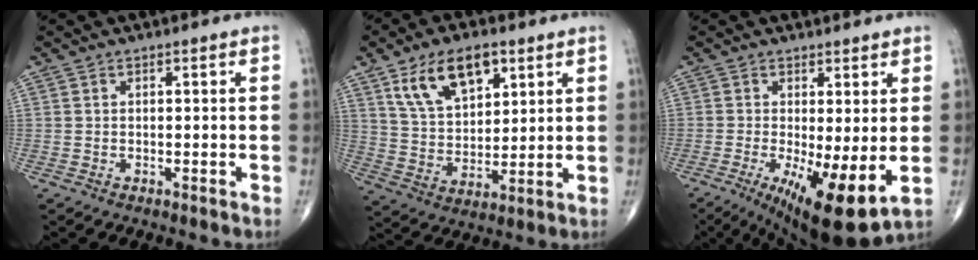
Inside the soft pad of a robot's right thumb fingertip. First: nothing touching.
{"total": 13.3, "force": [6.9, 7.2, 8.8], "torque": [-0.130, -0.024, 0.133]}
{"total": 12.4, "force": [-2.3, 3.5, 11.7], "torque": [-0.190, -0.025, -0.024]}